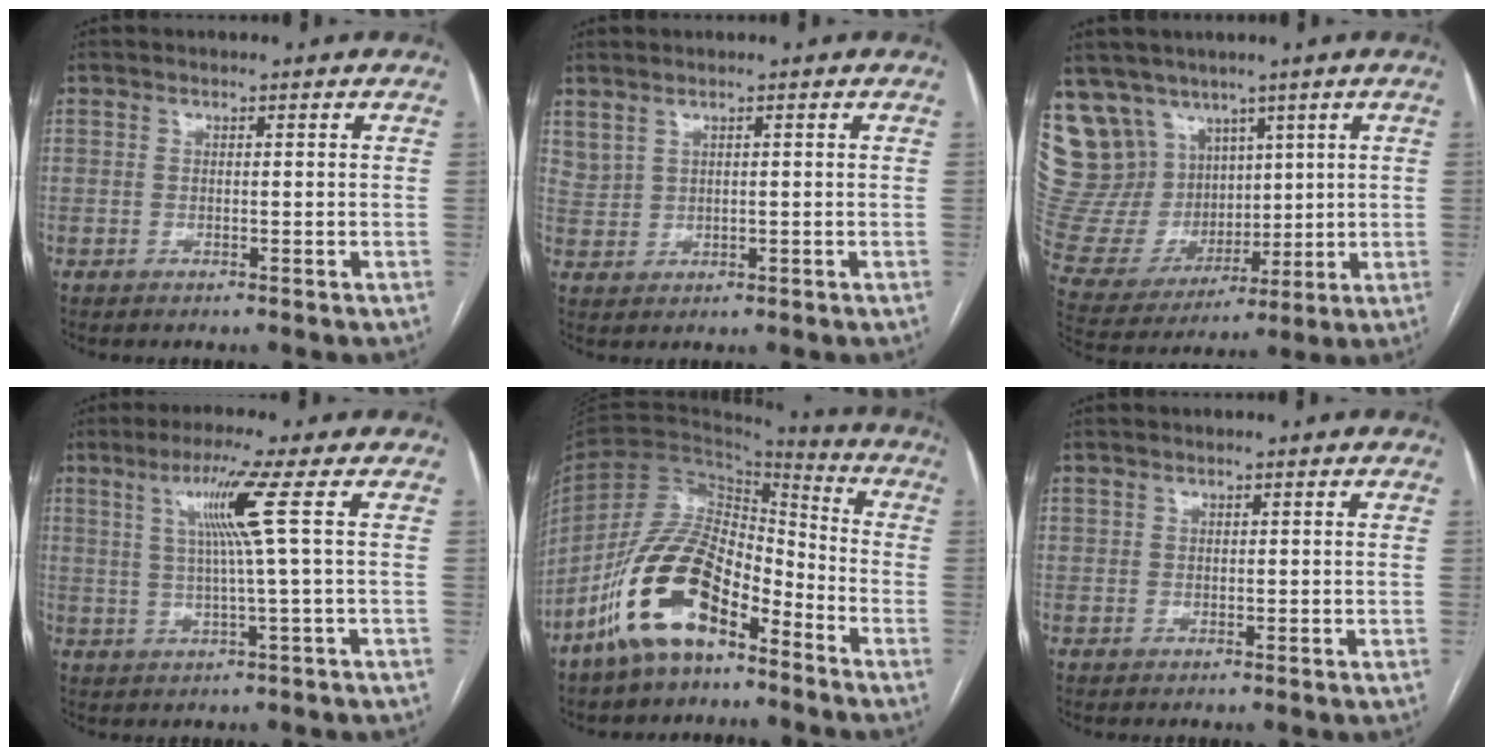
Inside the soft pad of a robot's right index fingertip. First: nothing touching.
{"total": 2.5, "force": [2.1, 1.1, 0.8], "torque": [-0.018, 0.000, 0.051]}
{"total": 17.1, "force": [10.2, 12.5, 5.7], "torque": [-0.132, 0.059, 0.223]}
{"total": 7.3, "force": [2.2, -2.1, 6.6], "torque": [-0.125, 0.002, 0.047]}
{"total": 14.7, "force": [-8.9, 6.3, 9.8], "torque": [-0.195, 0.018, -0.169]}
{"total": 0.9, "force": [0.6, 0.7, 0.3], "torque": [0.002, 0.001, 0.011]}